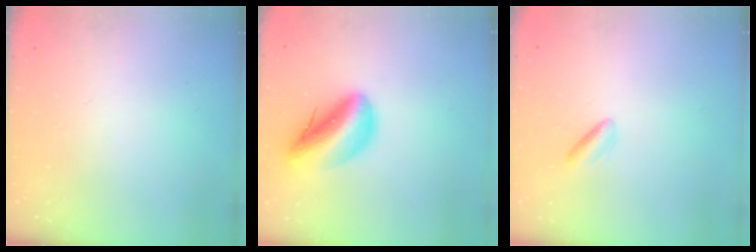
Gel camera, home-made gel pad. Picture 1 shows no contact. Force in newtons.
{"total": 14.3, "press": 13.7, "slide": 4.1}
{"total": 2.9, "press": 2.7, "slide": 1.1}